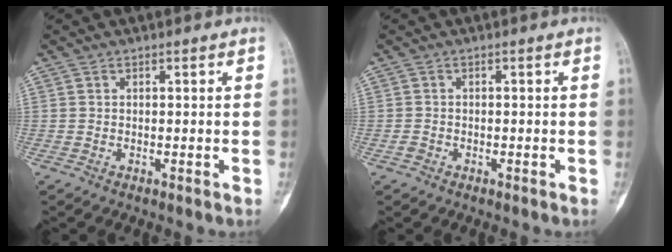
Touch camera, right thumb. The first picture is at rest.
{"total": 1.0, "force": [-0.5, 0.8, 0.2], "torque": [-0.001, 0.004, -0.013]}